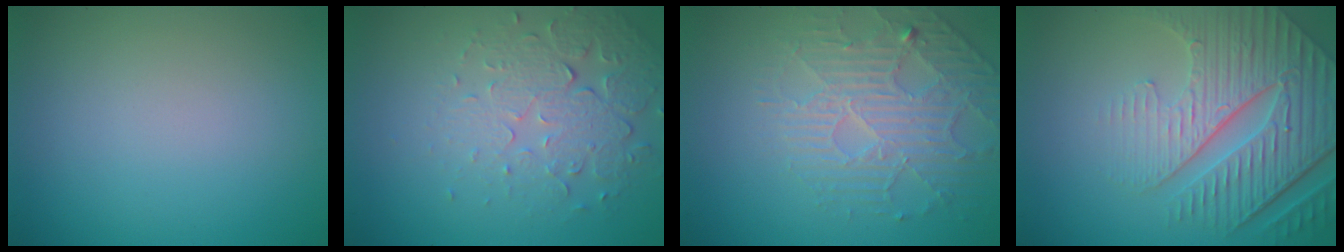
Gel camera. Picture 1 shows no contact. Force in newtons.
{"total": 5.3, "press": 3.5, "slide": 3.9}
{"total": 4.6, "press": 3.6, "slide": 3.0}
{"total": 8.0, "press": 5.8, "slide": 5.5}